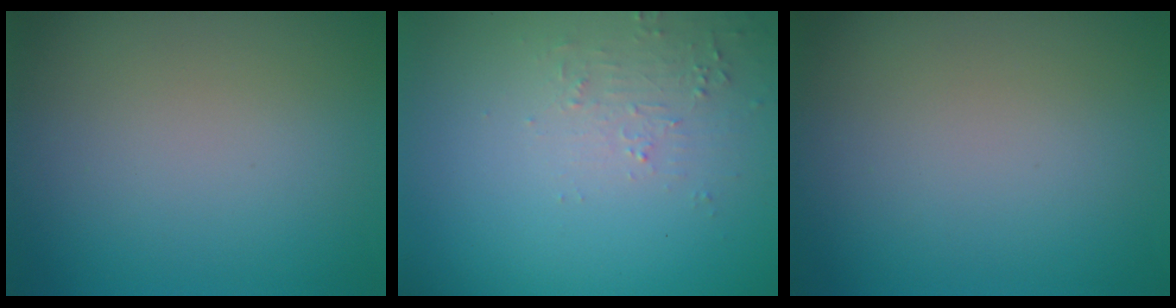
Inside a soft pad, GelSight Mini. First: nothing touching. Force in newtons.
{"total": 2.1, "press": 2.0, "slide": 0.5}
{"total": 0.0}